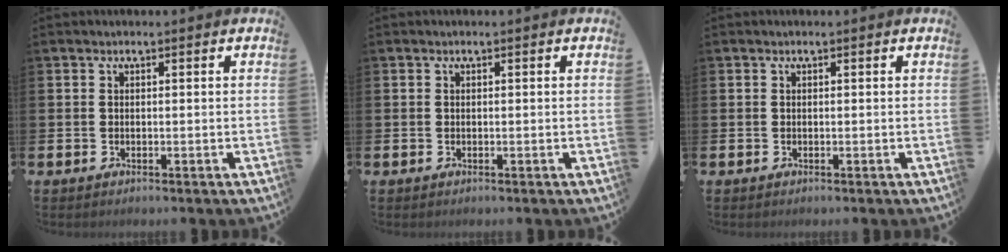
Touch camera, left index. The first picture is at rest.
{"total": 0.0}
{"total": 0.0}